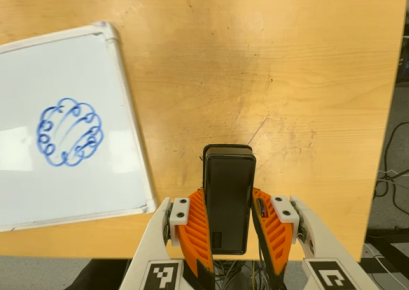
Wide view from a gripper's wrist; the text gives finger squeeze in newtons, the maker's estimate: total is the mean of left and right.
{"total": 5.5, "left": 3.4, "right": 7.7}